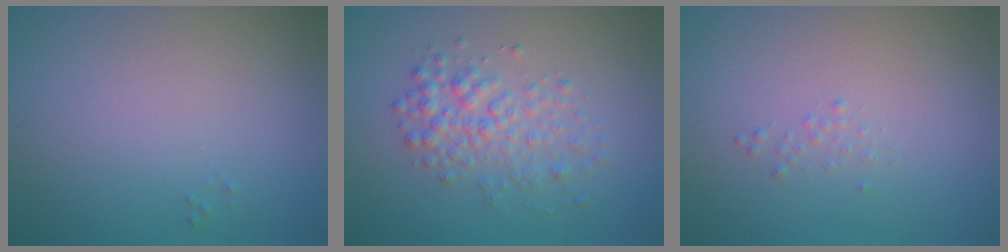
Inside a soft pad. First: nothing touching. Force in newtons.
{"total": 3.2, "press": 3.2, "slide": 0.1}
{"total": 0.5, "press": 0.5, "slide": 0.0}